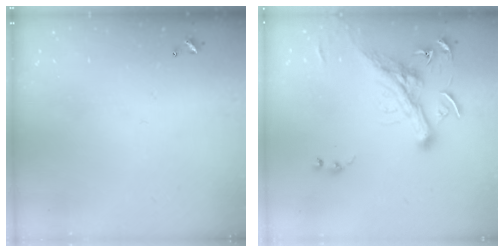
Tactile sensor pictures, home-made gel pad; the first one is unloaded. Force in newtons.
{"total": 3.5, "press": 3.3, "slide": 1.4}